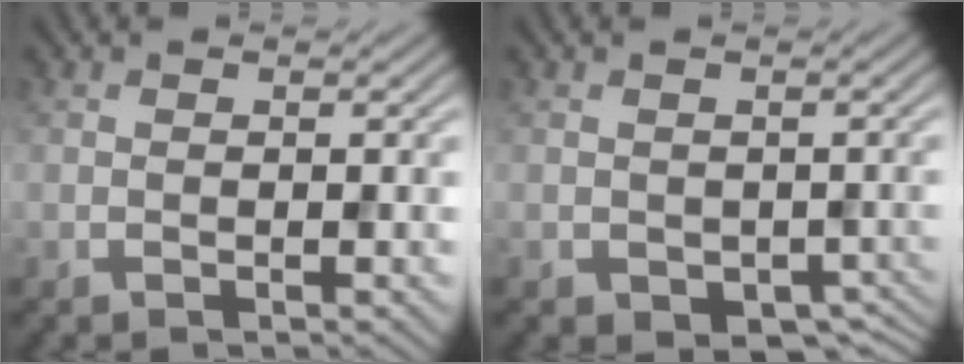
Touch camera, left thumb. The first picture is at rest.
{"total": 2.8, "force": [-1.5, 1.8, 1.5], "torque": [-0.017, -0.018, -0.004]}